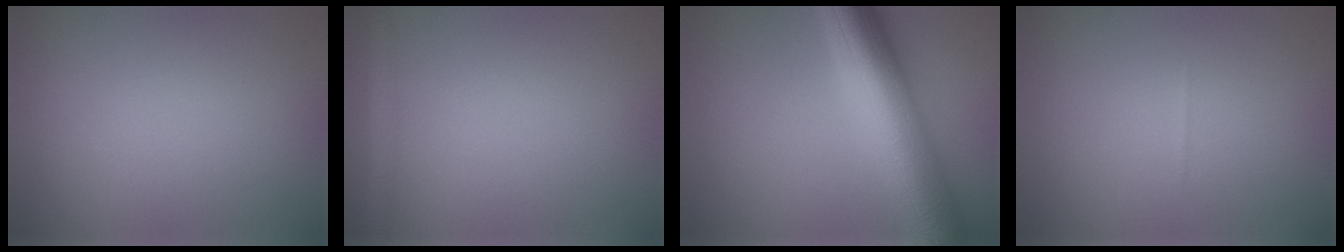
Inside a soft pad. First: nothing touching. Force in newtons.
{"total": 2.1, "press": 2.1, "slide": 0.1}
{"total": 11.4, "press": 11.4, "slide": 0.2}
{"total": 0.0}